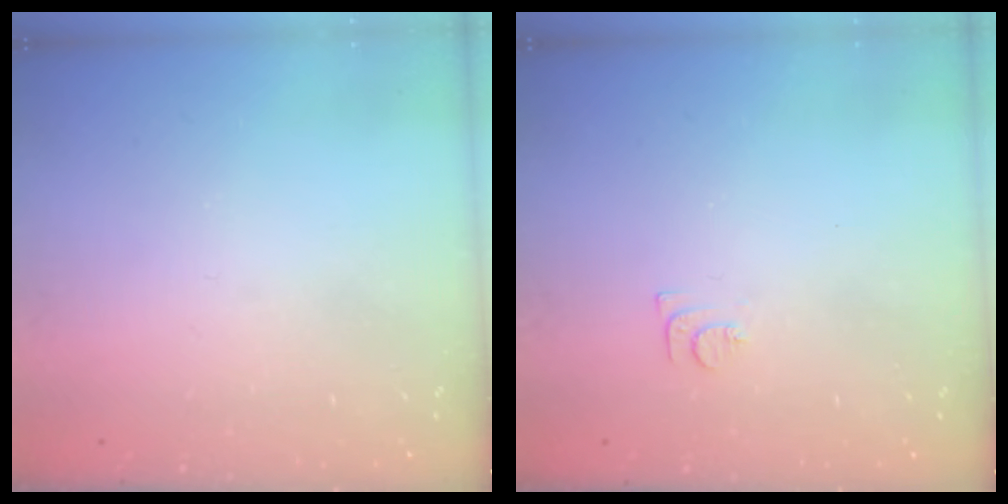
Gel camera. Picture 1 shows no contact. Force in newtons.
{"total": 6.6, "press": 6.6, "slide": 0.7}